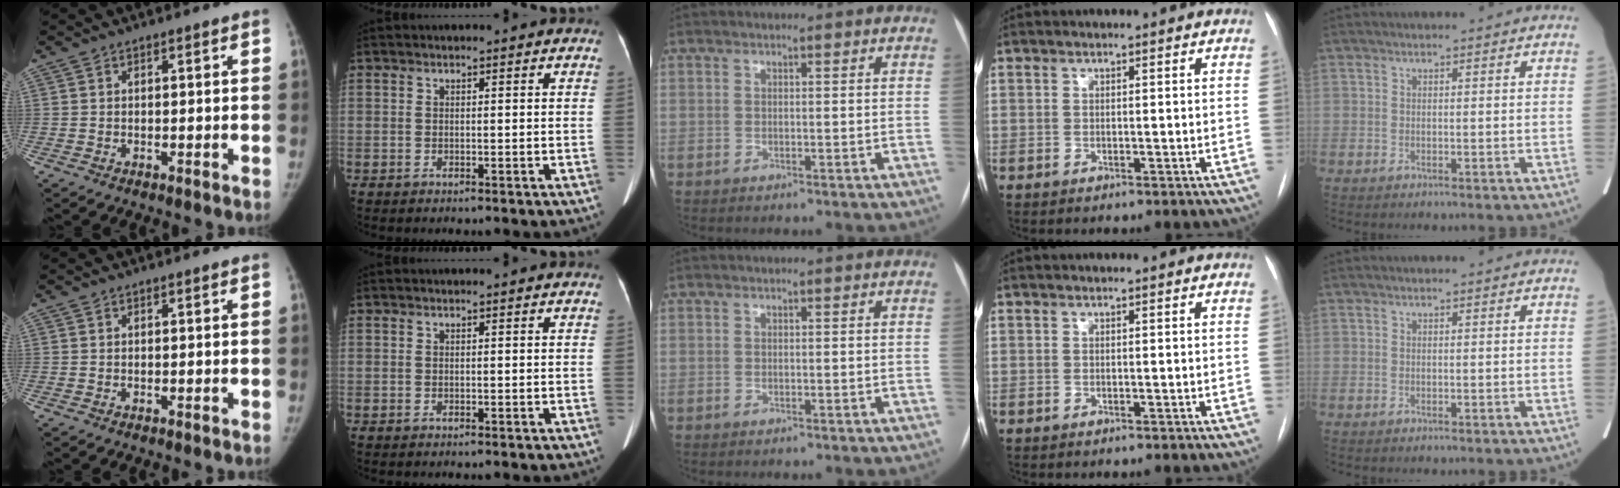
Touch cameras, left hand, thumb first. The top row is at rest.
{}